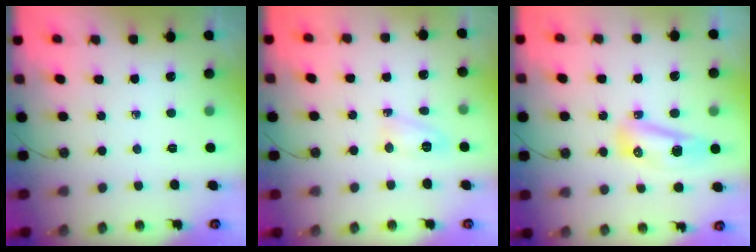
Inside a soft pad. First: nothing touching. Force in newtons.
{"total": 4.6, "press": 4.6, "slide": 0.7}
{"total": 14.0, "press": 10.4, "slide": 9.4}